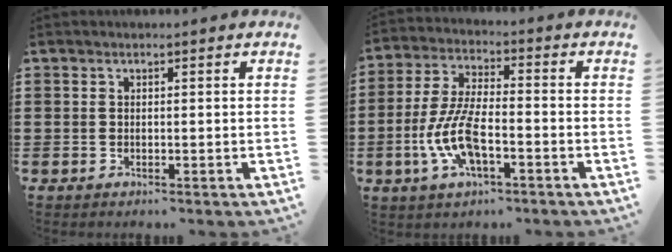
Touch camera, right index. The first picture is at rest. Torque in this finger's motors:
{"motor_torque": [1.82, 0.32, 0.66, 0.12]}